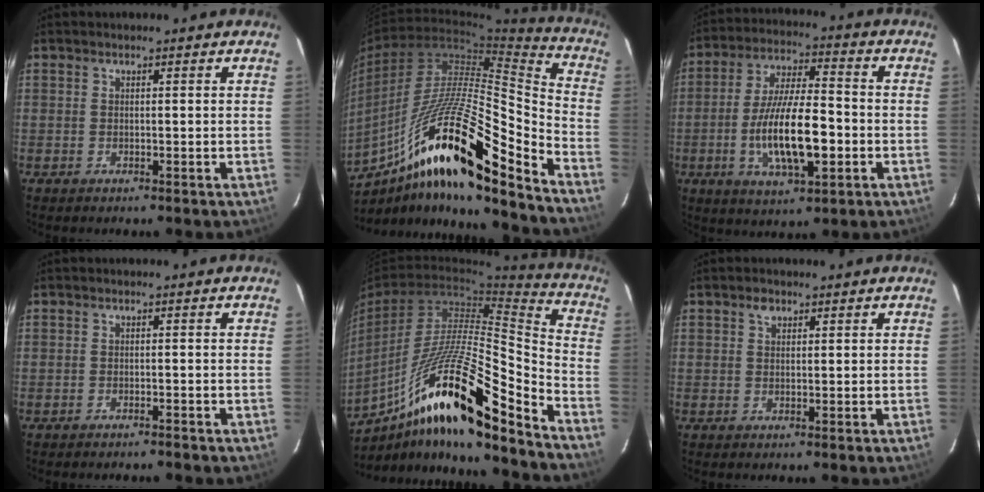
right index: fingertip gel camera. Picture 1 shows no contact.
{"total": 24.3, "force": [-14.3, 3.8, 19.2], "torque": [-0.312, -0.021, -0.259]}
{"total": 14.9, "force": [-3.7, 4.5, 13.7], "torque": [-0.265, -0.007, -0.062]}
{"total": 1.5, "force": [-1.5, 0.1, 0.2], "torque": [-0.013, 0.001, -0.022]}
{"total": 22.9, "force": [-15.0, 2.7, 17.1], "torque": [-0.274, -0.024, -0.263]}
{"total": 1.5, "force": [0.9, 1.1, 0.6], "torque": [-0.010, 0.006, 0.015]}